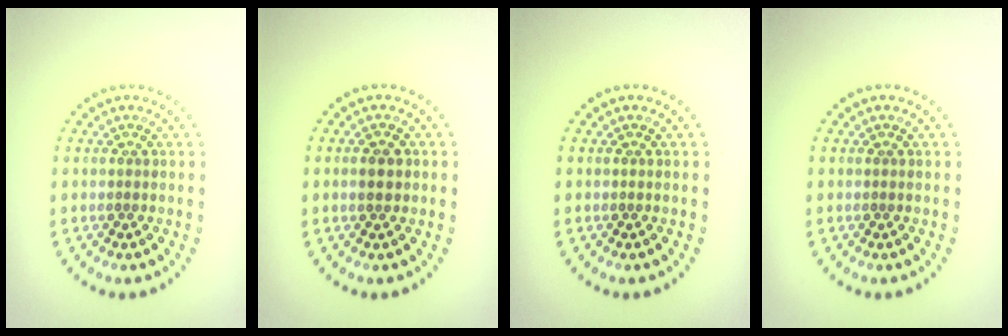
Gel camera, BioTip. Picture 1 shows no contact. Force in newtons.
{"total": 2.3, "press": 2.3, "slide": 0.2}
{"total": 0.0}
{"total": 0.0}